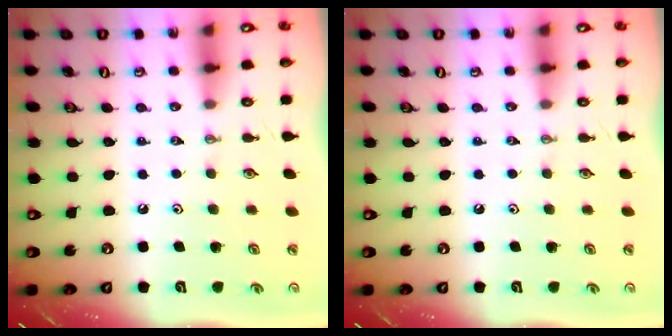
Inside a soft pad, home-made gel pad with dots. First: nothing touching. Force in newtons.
{"total": 0.0}